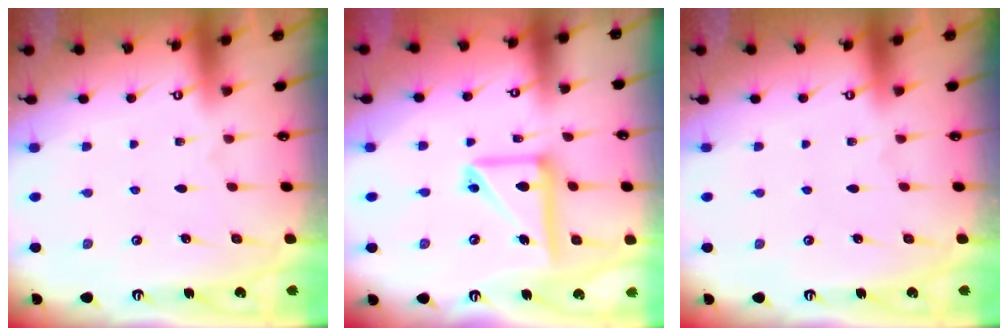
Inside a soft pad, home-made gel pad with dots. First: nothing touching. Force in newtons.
{"total": 14.0, "press": 13.9, "slide": 1.4}
{"total": 0.0}